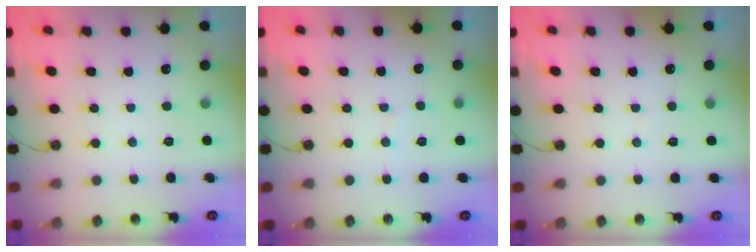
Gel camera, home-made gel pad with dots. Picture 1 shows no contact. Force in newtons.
{"total": 2.1, "press": 2.1, "slide": 0.2}
{"total": 2.7, "press": 2.6, "slide": 0.2}